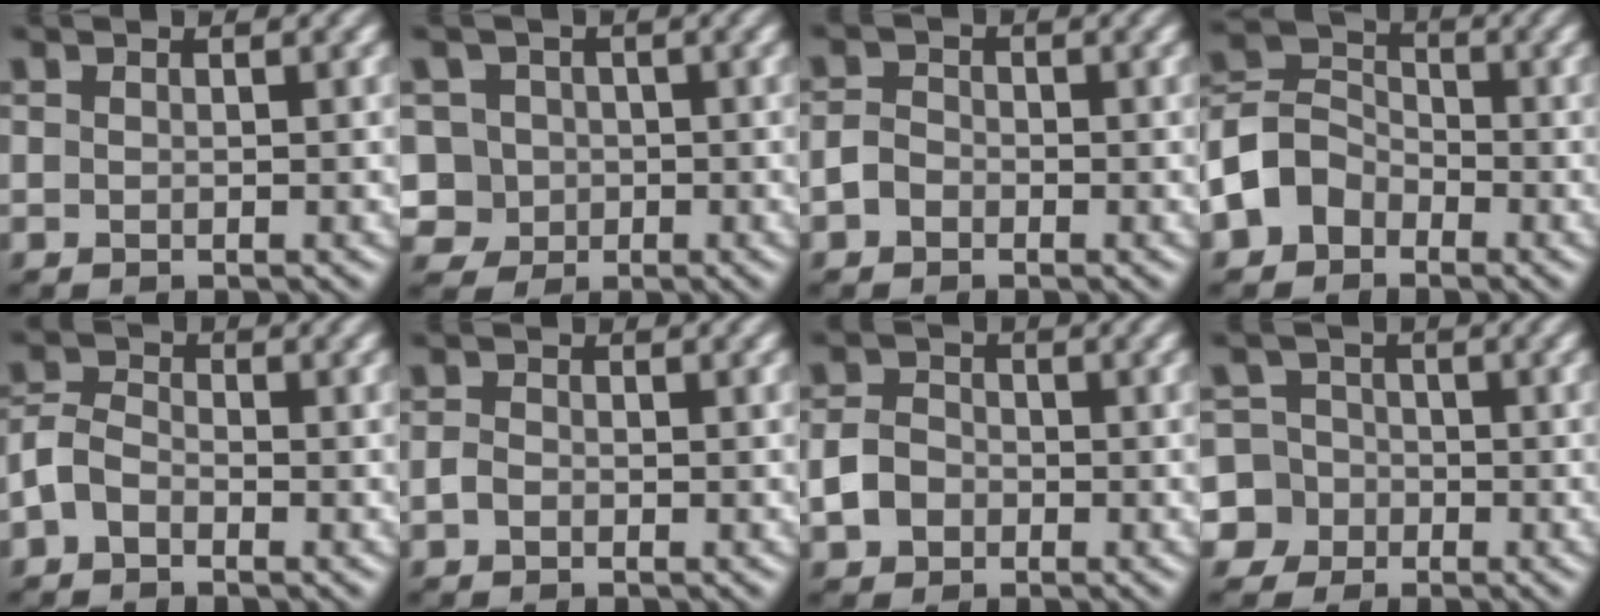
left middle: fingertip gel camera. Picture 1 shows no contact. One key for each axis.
{"total": 5.0, "fx": 0.3, "fy": 4.5, "fz": 2.0, "tx": -0.028, "ty": 0.024, "tz": -0.012}
{"total": 1.6, "fx": -1.0, "fy": 1.2, "fz": 0.5, "tx": -0.004, "ty": 0.004, "tz": -0.029}
{"total": 4.5, "fx": -2.4, "fy": 3.4, "fz": 1.6, "tx": -0.030, "ty": 0.010, "tz": -0.062}
{"total": 2.6, "fx": -1.5, "fy": 1.6, "fz": 1.4, "tx": -0.031, "ty": 0.008, "tz": -0.041}
{"total": 0.9, "fx": -0.6, "fy": 0.6, "fz": 0.4, "tx": -0.009, "ty": -0.002, "tz": -0.016}
{"total": 2.8, "fx": -1.1, "fy": 2.3, "fz": 1.2, "tx": -0.022, "ty": 0.003, "tz": -0.027}
{"total": 8.1, "fx": -3.3, "fy": 7.2, "fz": 1.5, "tx": -0.036, "ty": 0.001, "tz": -0.098}